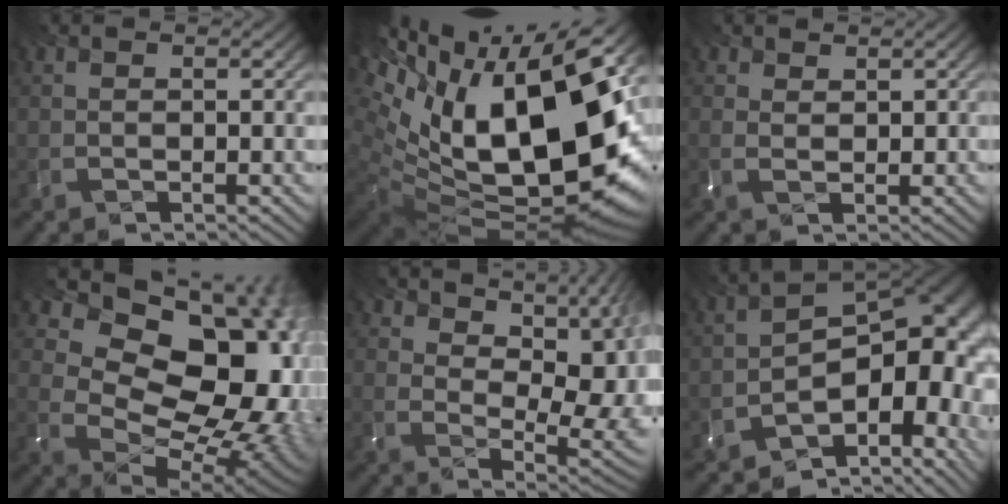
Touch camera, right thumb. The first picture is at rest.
{"total": 19.2, "force": [2.3, 10.8, 15.8], "torque": [-0.285, -0.026, 0.091]}
{"total": 1.1, "force": [0.5, -0.1, -1.0], "torque": [-0.004, -0.009, 0.039]}
{"total": 16.6, "force": [3.7, 11.7, 11.1], "torque": [-0.162, -0.001, 0.107]}
{"total": 14.0, "force": [6.6, 6.7, 10.4], "torque": [-0.162, 0.016, 0.131]}
{"total": 14.6, "force": [-5.3, 8.7, 10.5], "torque": [-0.149, -0.047, -0.045]}